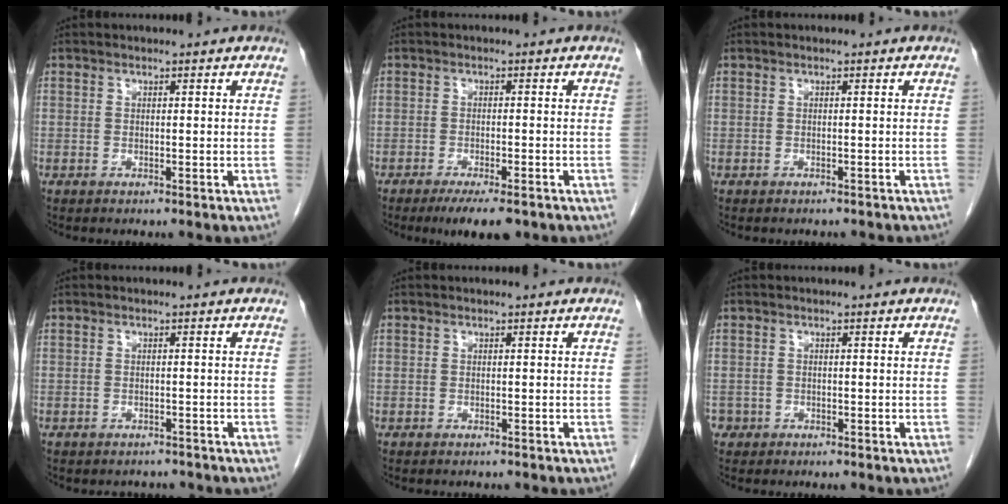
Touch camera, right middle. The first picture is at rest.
{"total": 6.2, "force": [-4.5, 1.4, 4.0], "torque": [-0.052, -0.010, -0.064]}
{"total": 3.3, "force": [-3.0, 1.1, 1.1], "torque": [-0.016, -0.004, -0.033]}
{"total": 2.7, "force": [-2.4, 1.2, -0.1], "torque": [-0.001, 0.002, -0.033]}
{"total": 2.0, "force": [-1.8, 0.6, 0.7], "torque": [-0.013, -0.004, -0.020]}
{"total": 1.3, "force": [-0.7, 1.0, 0.0], "torque": [-0.005, 0.005, -0.012]}